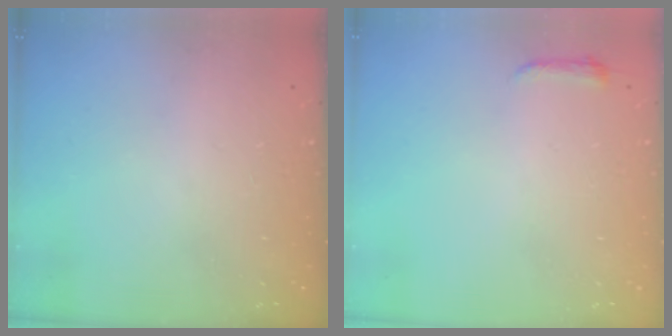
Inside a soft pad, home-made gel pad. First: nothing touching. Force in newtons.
{"total": 3.0, "press": 2.9, "slide": 0.6}